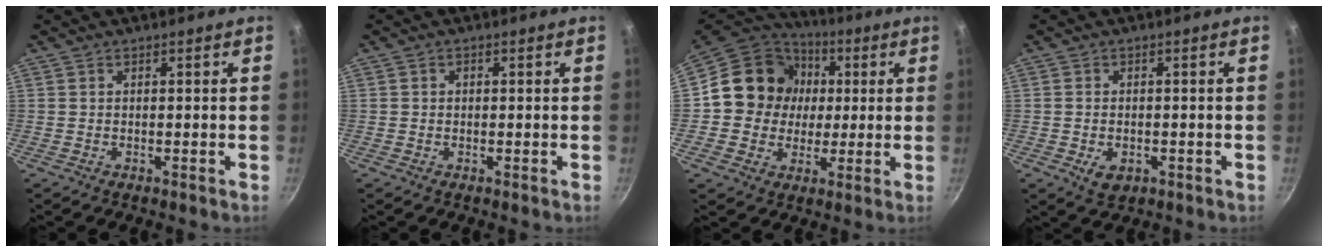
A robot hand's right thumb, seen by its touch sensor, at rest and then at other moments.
{"total": 0.8, "force": [0.0, 0.7, 0.3], "torque": [-0.004, 0.004, 0.000]}
{"total": 15.4, "force": [1.8, 14.0, 6.0], "torque": [-0.075, 0.016, 0.019]}
{"total": 3.8, "force": [-1.2, 2.6, 2.6], "torque": [-0.039, 0.000, -0.014]}